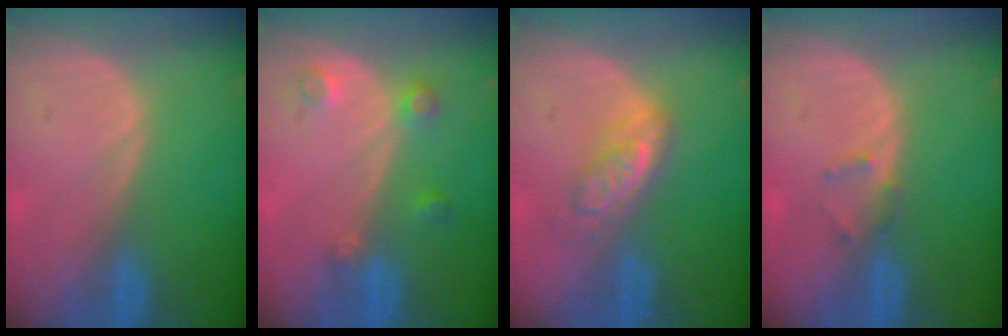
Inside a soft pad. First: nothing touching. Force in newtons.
{"total": 3.5, "press": 3.1, "slide": 1.7}
{"total": 4.9, "press": 4.6, "slide": 1.9}
{"total": 1.3, "press": 1.1, "slide": 0.8}